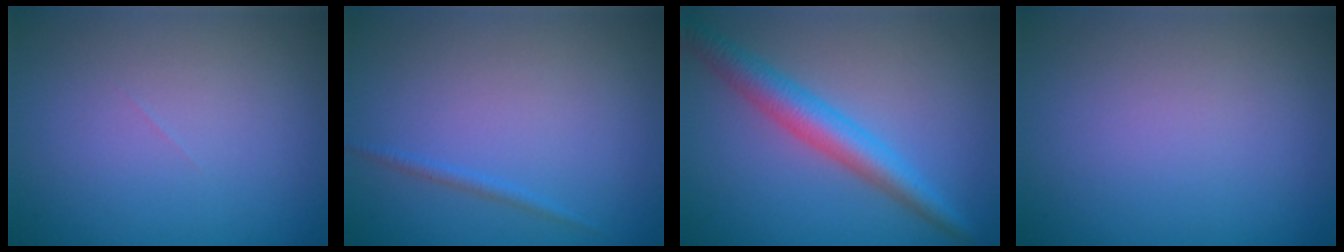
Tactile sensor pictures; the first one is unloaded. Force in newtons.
{"total": 0.7, "press": 0.7, "slide": 0.1}
{"total": 4.0, "press": 4.0, "slide": 0.1}
{"total": 0.0}